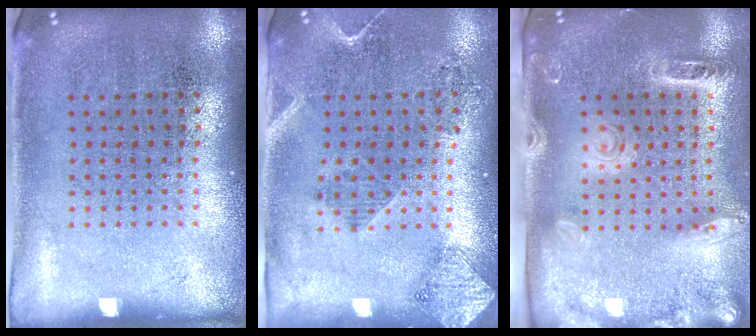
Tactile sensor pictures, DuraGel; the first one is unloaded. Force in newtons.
{"total": 1.9, "press": 1.7, "slide": 1.0}
{"total": 2.7, "press": 2.1, "slide": 1.8}